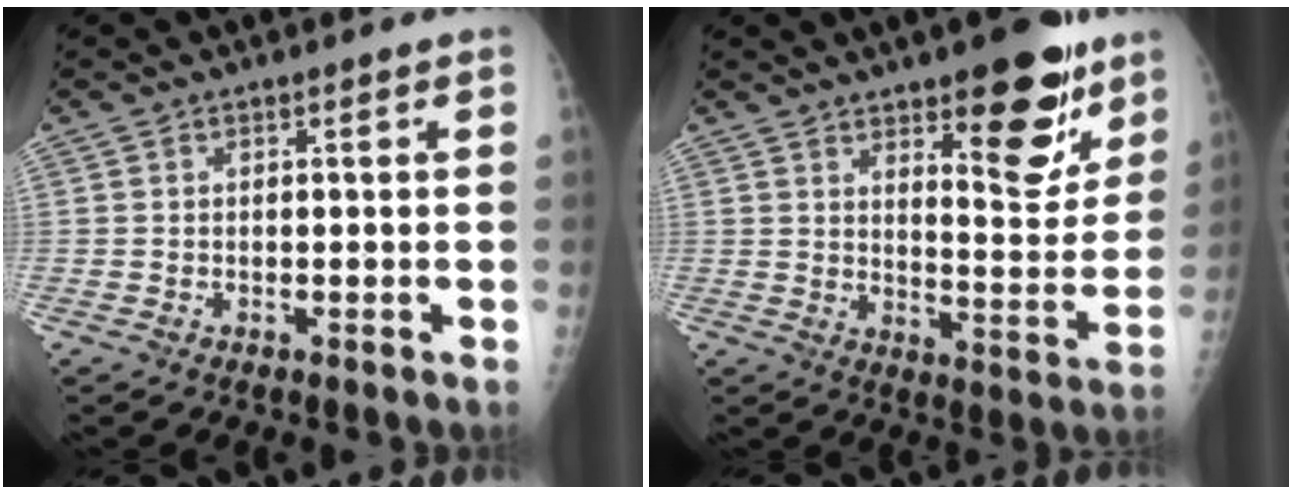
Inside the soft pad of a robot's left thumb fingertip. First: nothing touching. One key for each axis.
{"total": 15.7, "fx": 9.3, "fy": 5.5, "fz": 11.5, "tx": -0.112, "ty": -0.059, "tz": 0.133}